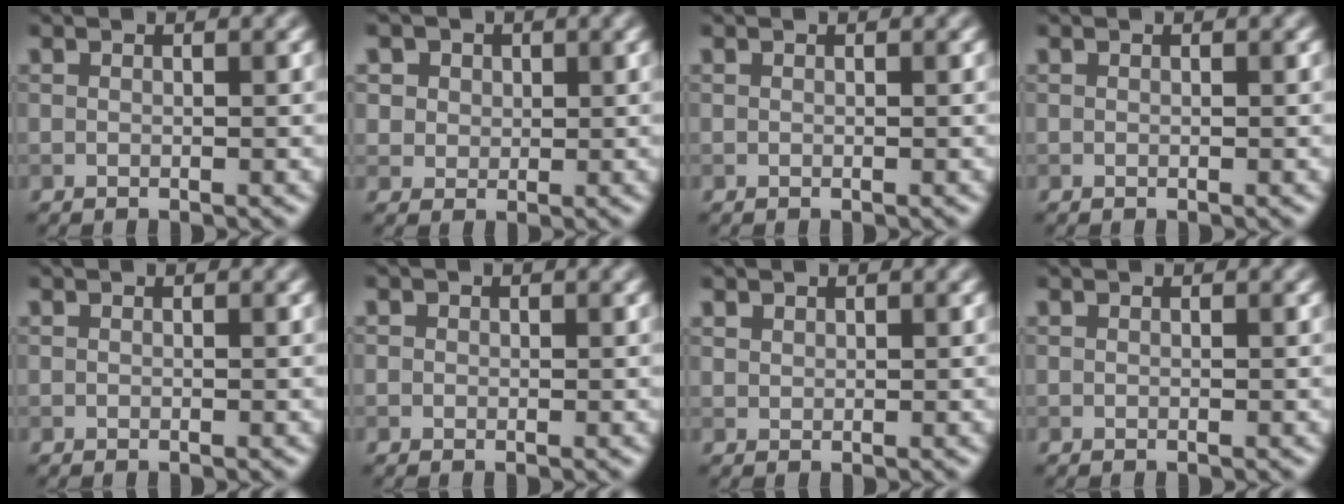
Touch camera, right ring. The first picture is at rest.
{"total": 4.6, "force": [2.3, 3.5, 1.9], "torque": [-0.037, 0.007, 0.032]}
{"total": 0.0}
{"total": 0.0}
{"total": 0.0}
{"total": 0.6, "force": [0.1, 0.6, 0.1], "torque": [0.004, -0.004, 0.000]}
{"total": 0.8, "force": [0.6, 0.5, 0.1], "torque": [-0.002, -0.001, 0.016]}
{"total": 0.0}